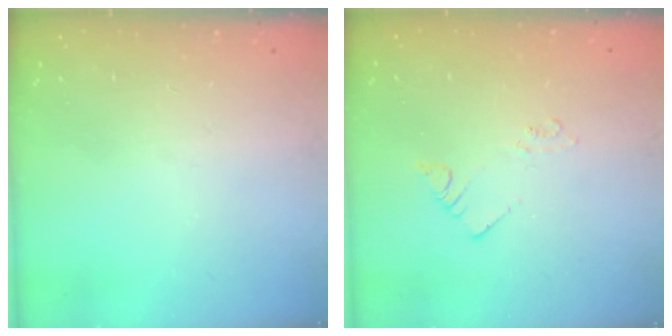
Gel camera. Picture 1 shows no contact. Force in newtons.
{"total": 2.2, "press": 2.2, "slide": 0.1}